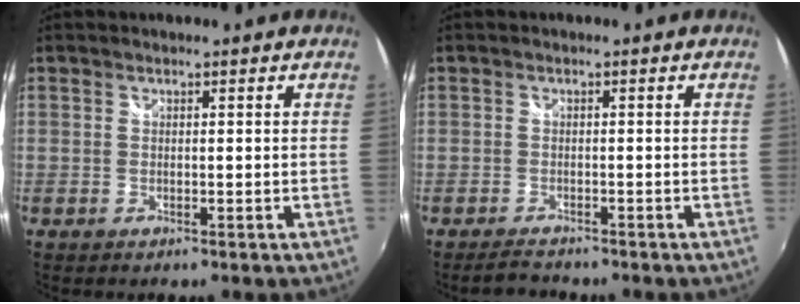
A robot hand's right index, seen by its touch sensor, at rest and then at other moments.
{"total": 2.5, "force": [-2.3, 1.0, 0.4], "torque": [-0.020, 0.000, -0.042]}